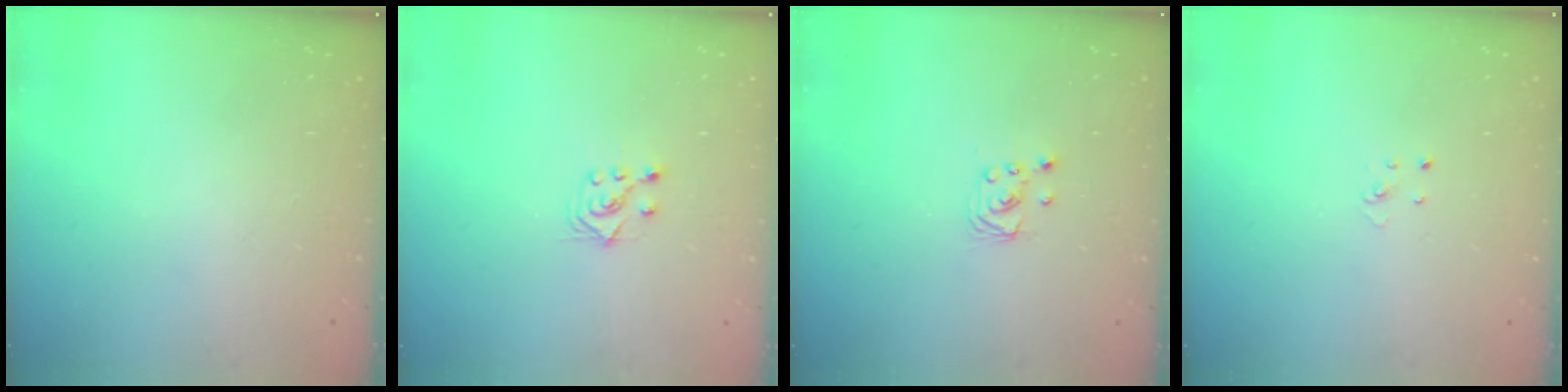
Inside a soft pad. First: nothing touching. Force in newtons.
{"total": 5.7, "press": 5.7, "slide": 0.8}
{"total": 1.9, "press": 1.9, "slide": 0.1}
{"total": 1.9, "press": 1.9, "slide": 0.2}